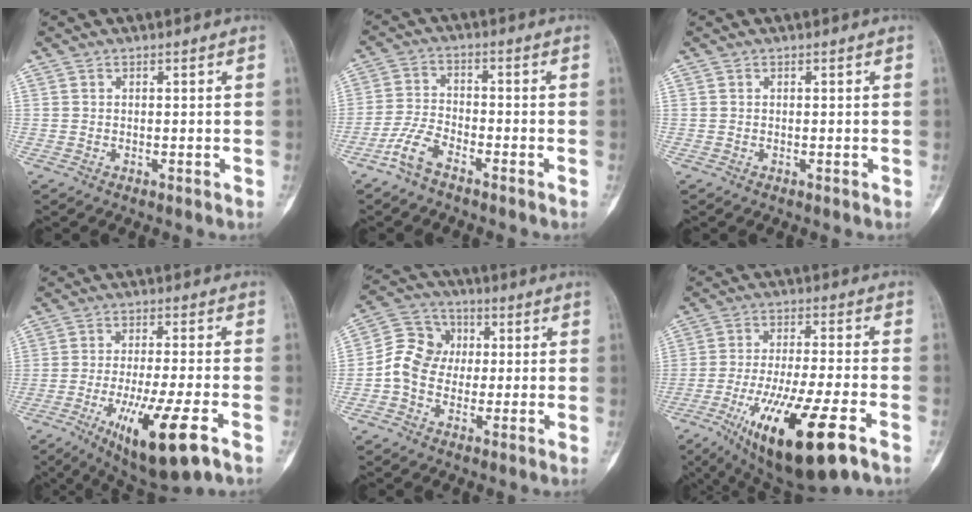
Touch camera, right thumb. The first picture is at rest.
{"total": 5.6, "force": [-3.9, 2.1, 3.4], "torque": [-0.077, 0.021, -0.083]}
{"total": 0.0}
{"total": 14.4, "force": [-6.3, 2.5, 12.7], "torque": [-0.233, -0.004, -0.096]}
{"total": 9.2, "force": [-0.4, 7.8, 4.8], "torque": [-0.067, 0.028, -0.021]}
{"total": 19.4, "force": [-9.2, 4.3, 16.6], "torque": [-0.309, -0.001, -0.146]}